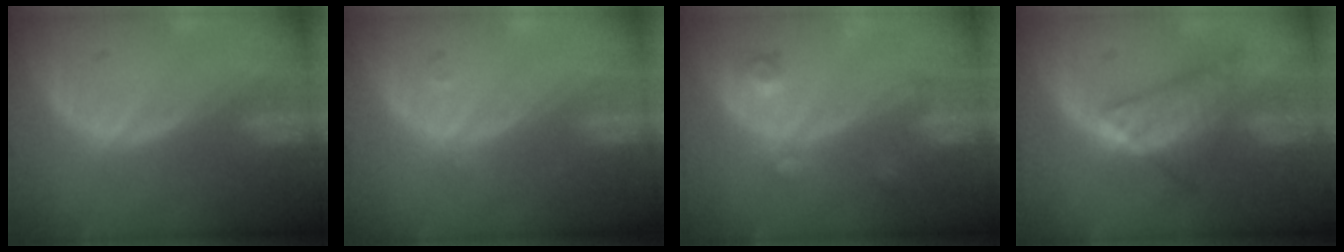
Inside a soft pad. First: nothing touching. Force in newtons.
{"total": 0.7, "press": 0.7, "slide": 0.1}
{"total": 3.6, "press": 3.4, "slide": 1.3}
{"total": 7.6, "press": 6.4, "slide": 4.1}